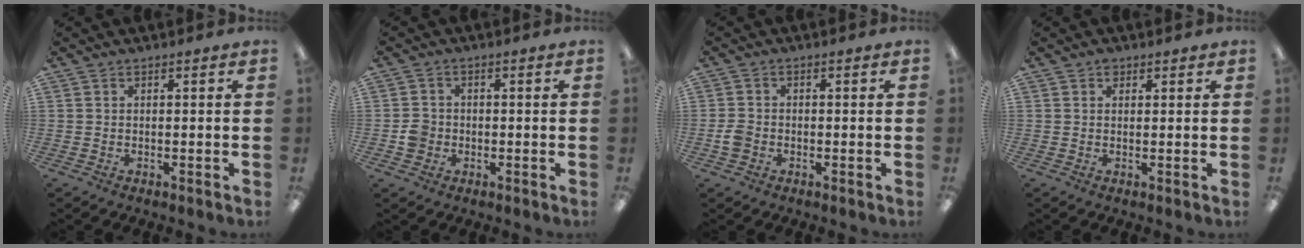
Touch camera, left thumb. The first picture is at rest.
{"total": 3.9, "force": [-0.9, 3.7, 1.1], "torque": [-0.011, 0.005, -0.017]}
{"total": 3.0, "force": [-1.0, 2.5, 1.5], "torque": [-0.024, 0.007, -0.018]}
{"total": 1.4, "force": [0.9, 1.0, 0.5], "torque": [-0.003, -0.002, 0.015]}